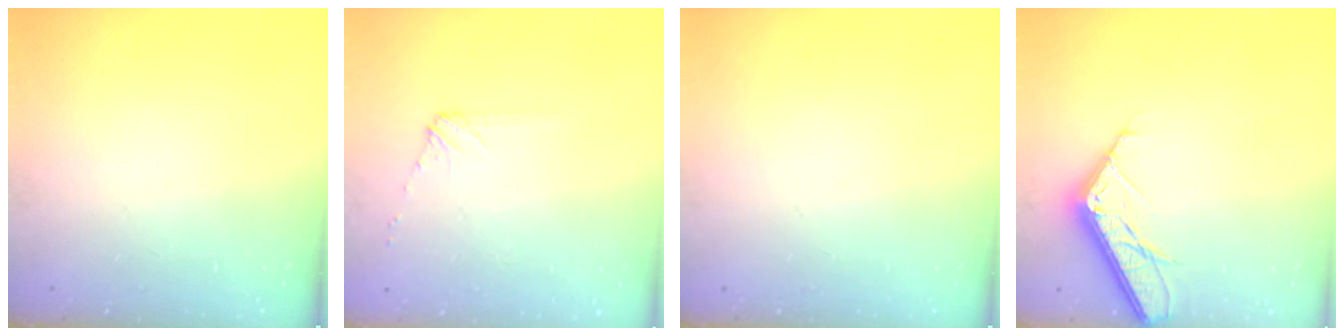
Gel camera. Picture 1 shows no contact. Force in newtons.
{"total": 4.8, "press": 4.7, "slide": 0.7}
{"total": 0.0}
{"total": 11.4, "press": 11.4, "slide": 0.1}